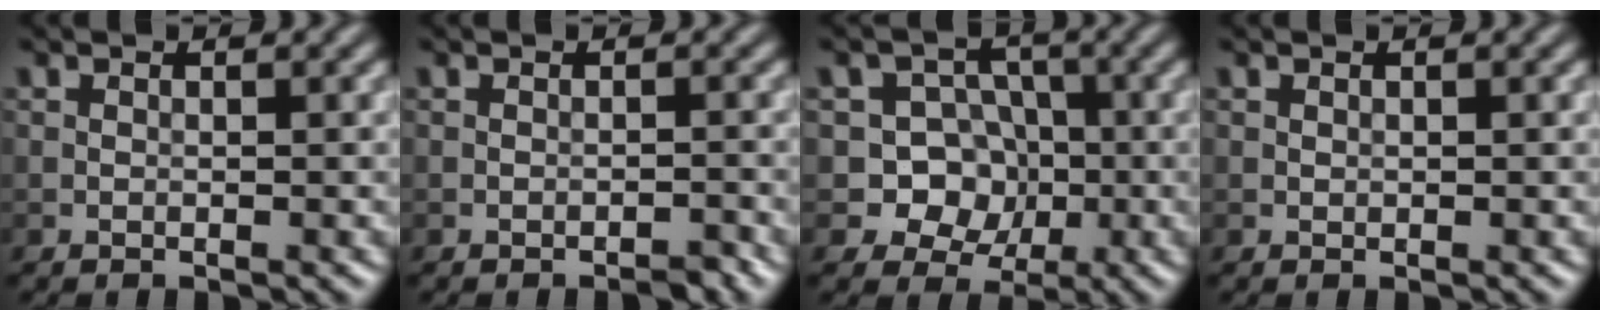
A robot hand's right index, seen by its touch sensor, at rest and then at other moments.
{"total": 1.1, "force": [-1.0, 0.1, 0.4], "torque": [-0.004, 0.003, -0.016]}
{"total": 6.3, "force": [-1.1, 5.8, 2.0], "torque": [-0.018, 0.022, -0.045]}
{"total": 0.0}